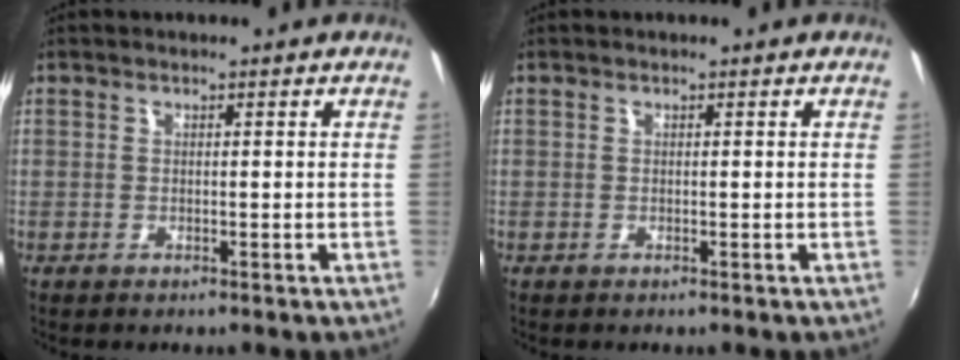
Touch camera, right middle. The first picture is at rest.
{"total": 0.0}